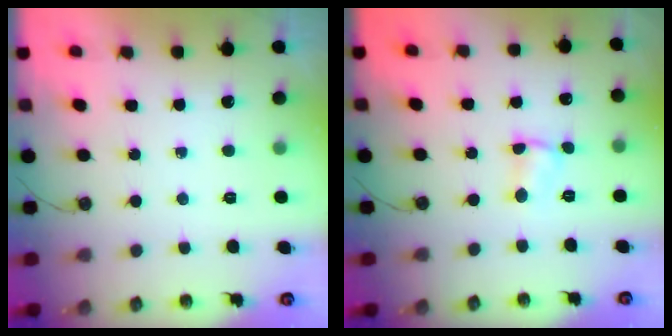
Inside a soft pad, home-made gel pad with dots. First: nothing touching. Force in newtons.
{"total": 2.3, "press": 2.3, "slide": 0.3}